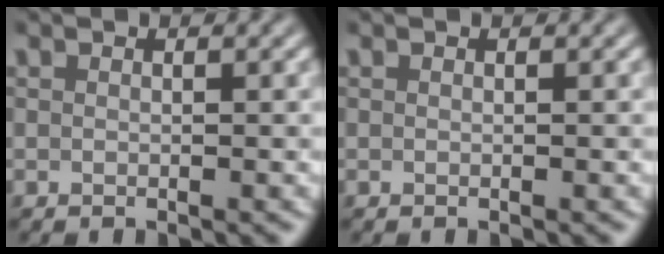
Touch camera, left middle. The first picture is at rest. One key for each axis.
{"total": 0.0}